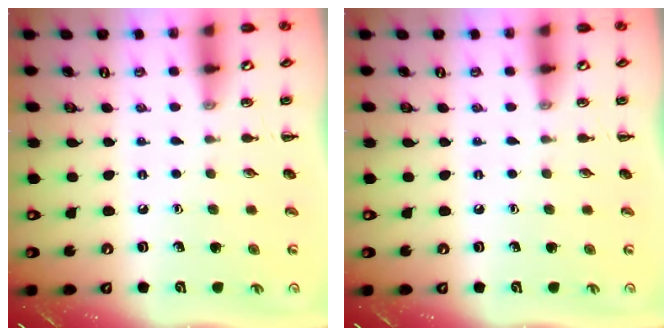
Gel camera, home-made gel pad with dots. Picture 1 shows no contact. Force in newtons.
{"total": 0.0}